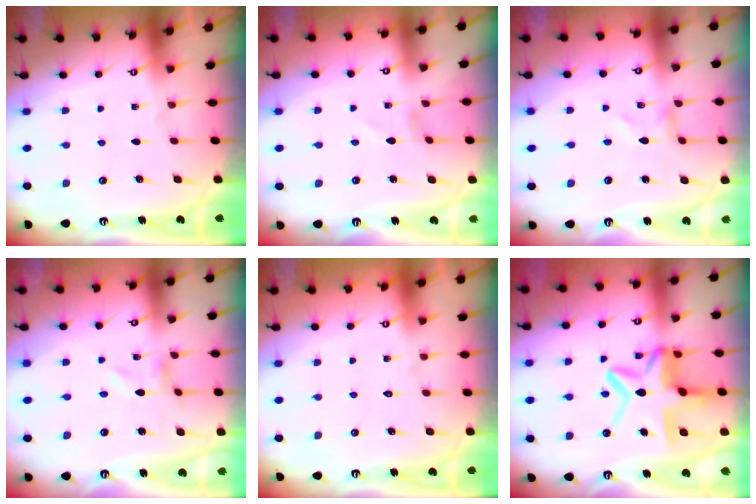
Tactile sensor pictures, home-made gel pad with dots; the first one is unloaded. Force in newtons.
{"total": 0.0}
{"total": 0.0}
{"total": 0.0}
{"total": 1.7, "press": 1.7, "slide": 0.1}
{"total": 13.4, "press": 13.4, "slide": 1.2}